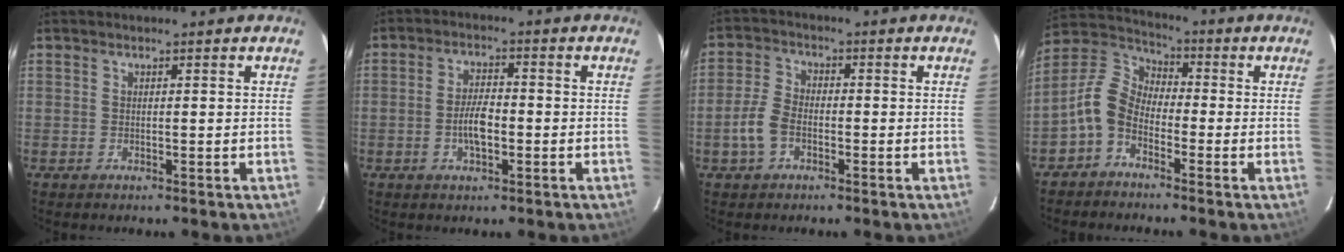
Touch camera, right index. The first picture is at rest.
{"total": 5.2, "force": [-1.5, 2.2, 4.5], "torque": [-0.090, 0.005, -0.025]}
{"total": 5.4, "force": [-2.2, 3.4, 3.5], "torque": [-0.082, 0.009, -0.041]}
{"total": 8.1, "force": [-4.1, 5.2, 4.6], "torque": [-0.100, 0.019, -0.095]}